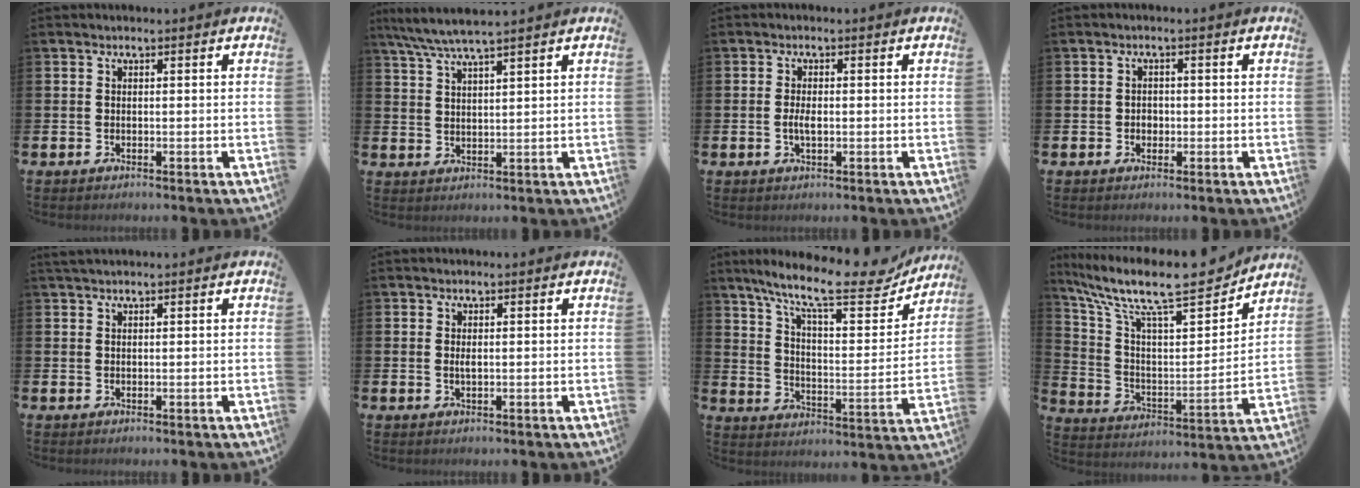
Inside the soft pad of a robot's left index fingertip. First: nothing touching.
{"total": 5.1, "force": [4.6, -0.2, 2.2], "torque": [-0.061, -0.013, 0.084]}
{"total": 2.0, "force": [-0.3, 0.9, 1.8], "torque": [-0.026, -0.002, -0.008]}
{"total": 1.5, "force": [-0.2, 1.3, 0.7], "torque": [-0.006, 0.005, -0.007]}
{"total": 1.1, "force": [1.0, 0.1, 0.4], "torque": [-0.008, 0.001, 0.019]}
{"total": 0.9, "force": [0.2, 0.3, 0.8], "torque": [-0.016, 0.002, 0.002]}
{"total": 13.2, "force": [10.9, 2.8, 6.9], "torque": [-0.144, -0.068, 0.180]}
{"total": 12.9, "force": [11.0, 3.0, 6.1], "torque": [-0.154, -0.077, 0.185]}